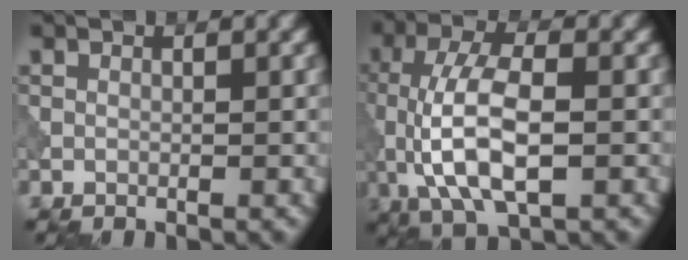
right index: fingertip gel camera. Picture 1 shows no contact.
{"total": 8.7, "force": [-1.4, 3.6, 7.8], "torque": [-0.157, 0.009, -0.030]}